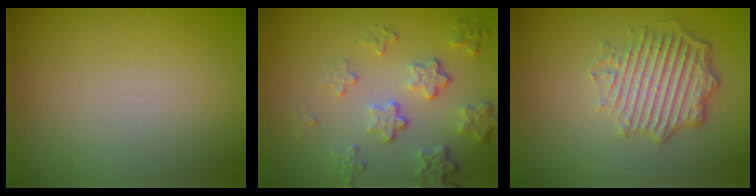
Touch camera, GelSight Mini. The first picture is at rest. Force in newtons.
{"total": 4.2, "press": 3.2, "slide": 2.8}
{"total": 4.8, "press": 3.7, "slide": 3.1}